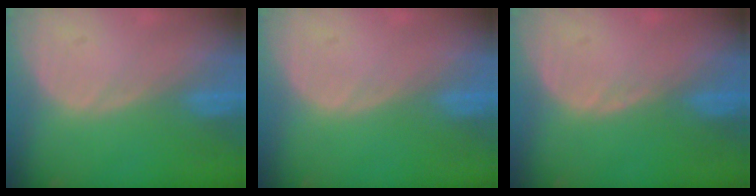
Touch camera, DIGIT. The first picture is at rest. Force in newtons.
{"total": 0.0}
{"total": 0.5, "press": 0.5, "slide": 0.2}